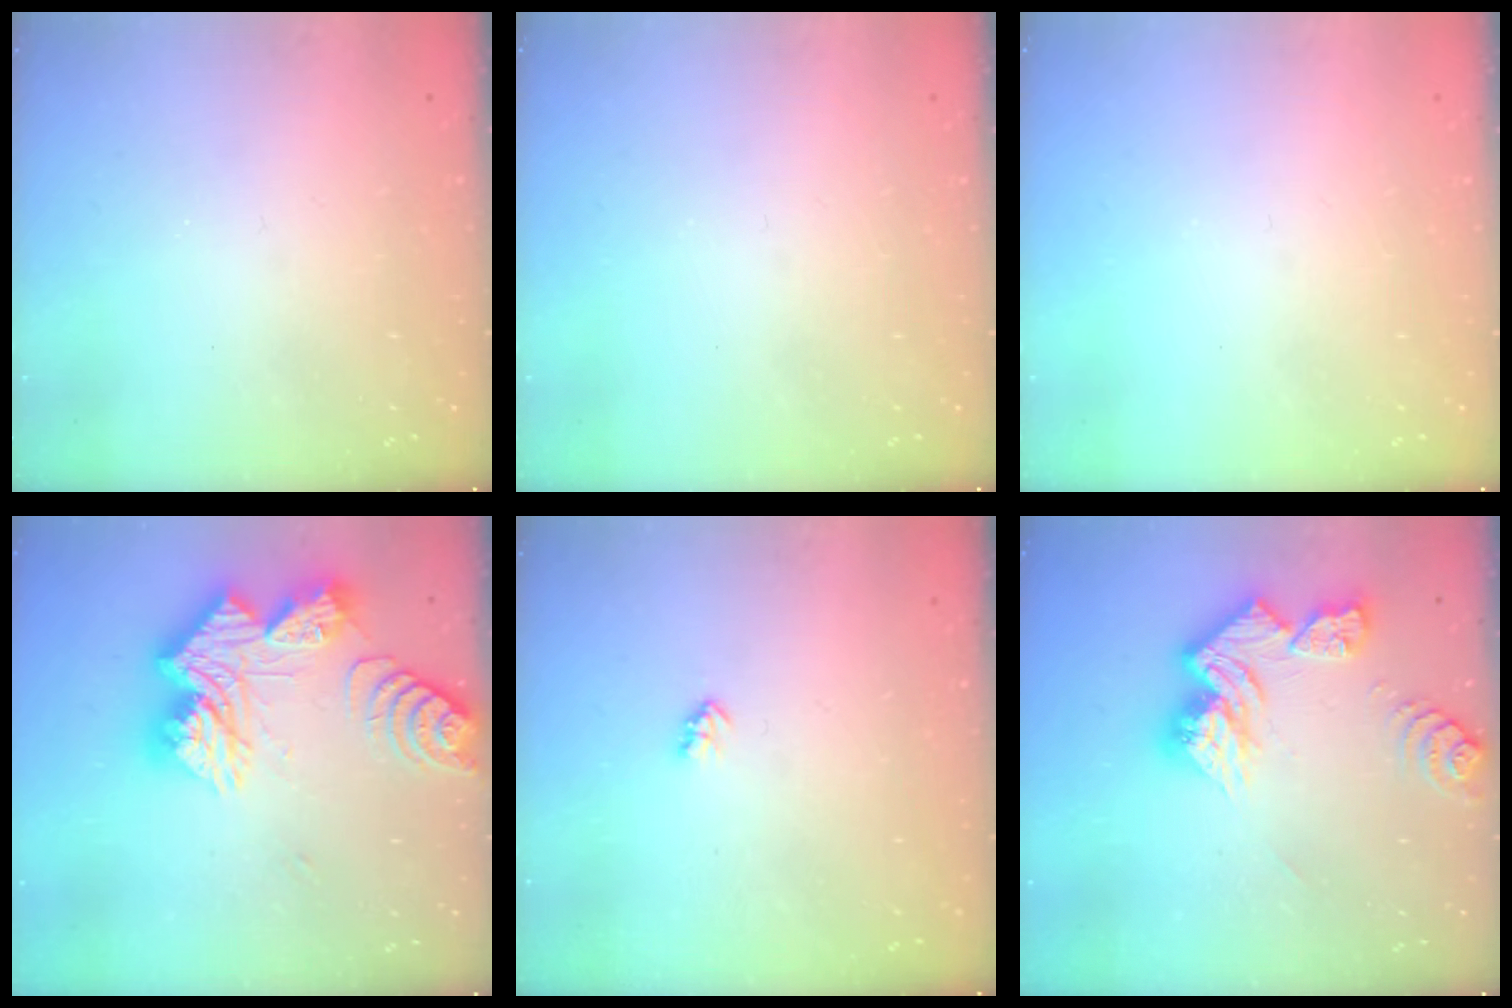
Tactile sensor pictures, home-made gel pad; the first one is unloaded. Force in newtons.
{"total": 0.0}
{"total": 0.0}
{"total": 22.5, "press": 22.3, "slide": 2.2}
{"total": 2.4, "press": 2.4, "slide": 0.4}
{"total": 14.5, "press": 14.4, "slide": 1.5}